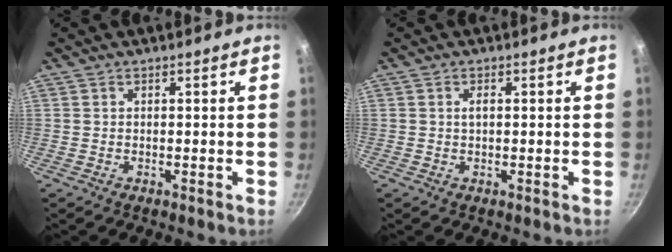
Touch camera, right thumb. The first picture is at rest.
{"total": 1.2, "force": [0.2, 0.7, 1.0], "torque": [-0.017, 0.003, 0.003]}